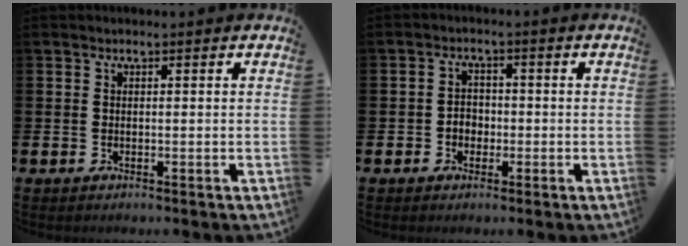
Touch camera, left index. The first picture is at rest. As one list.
[{"total": 2.3, "force": [-0.7, 1.9, 1.0], "torque": [-0.005, -0.002, -0.021]}]